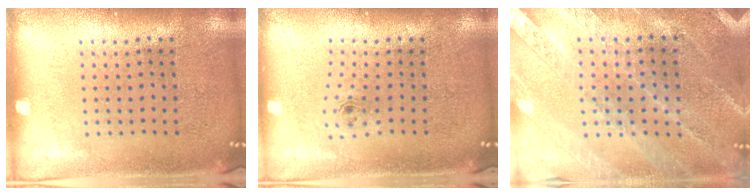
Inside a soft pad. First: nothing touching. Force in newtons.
{"total": 0.8, "press": 0.3, "slide": 0.7}
{"total": 1.5, "press": 1.5, "slide": 0.2}